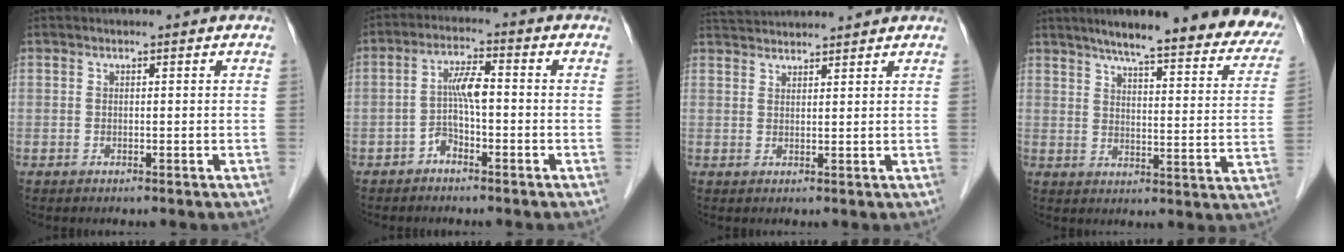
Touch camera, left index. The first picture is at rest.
{"total": 4.1, "force": [-1.2, 1.3, 3.7], "torque": [-0.075, 0.015, -0.023]}
{"total": 7.1, "force": [6.9, 0.0, 1.7], "torque": [-0.034, 0.039, 0.111]}
{"total": 24.4, "force": [20.5, 3.6, 12.8], "torque": [-0.164, -0.027, 0.244]}